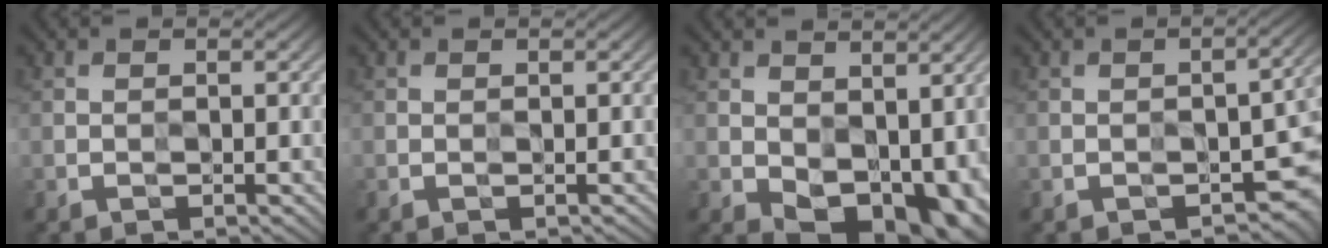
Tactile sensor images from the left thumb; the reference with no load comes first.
{"total": 0.0}
{"total": 9.6, "force": [0.1, 6.1, 7.4], "torque": [-0.119, -0.025, 0.021]}
{"total": 5.4, "force": [-2.7, 2.3, 4.0], "torque": [-0.043, -0.003, -0.035]}